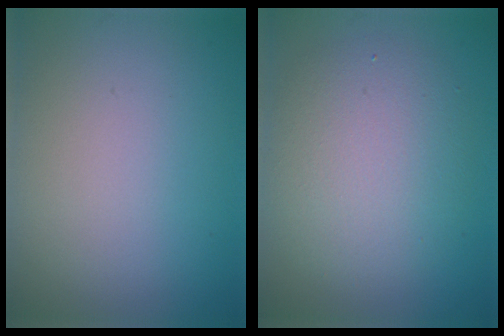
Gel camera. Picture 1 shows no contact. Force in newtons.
{"total": 5.5, "press": 5.5, "slide": 0.2}